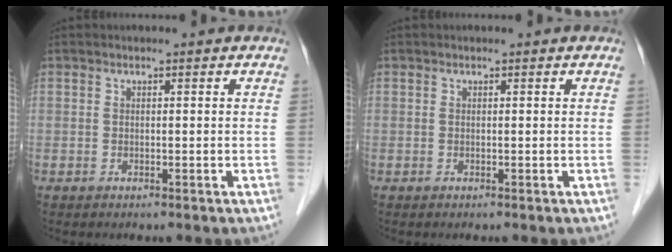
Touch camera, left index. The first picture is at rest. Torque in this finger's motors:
{"motor_torque": [0.00, 0.00, 0.00, 0.00]}